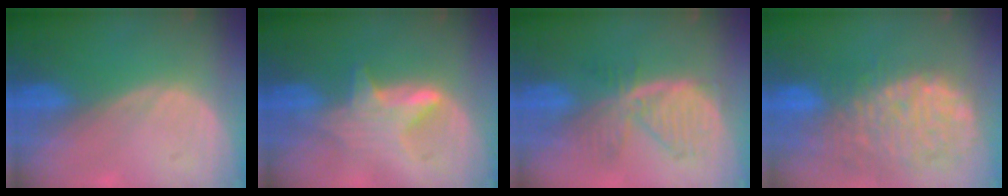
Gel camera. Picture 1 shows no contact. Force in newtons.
{"total": 5.1, "press": 5.1, "slide": 0.5}
{"total": 7.6, "press": 6.7, "slide": 3.7}
{"total": 14.3, "press": 11.8, "slide": 8.1}